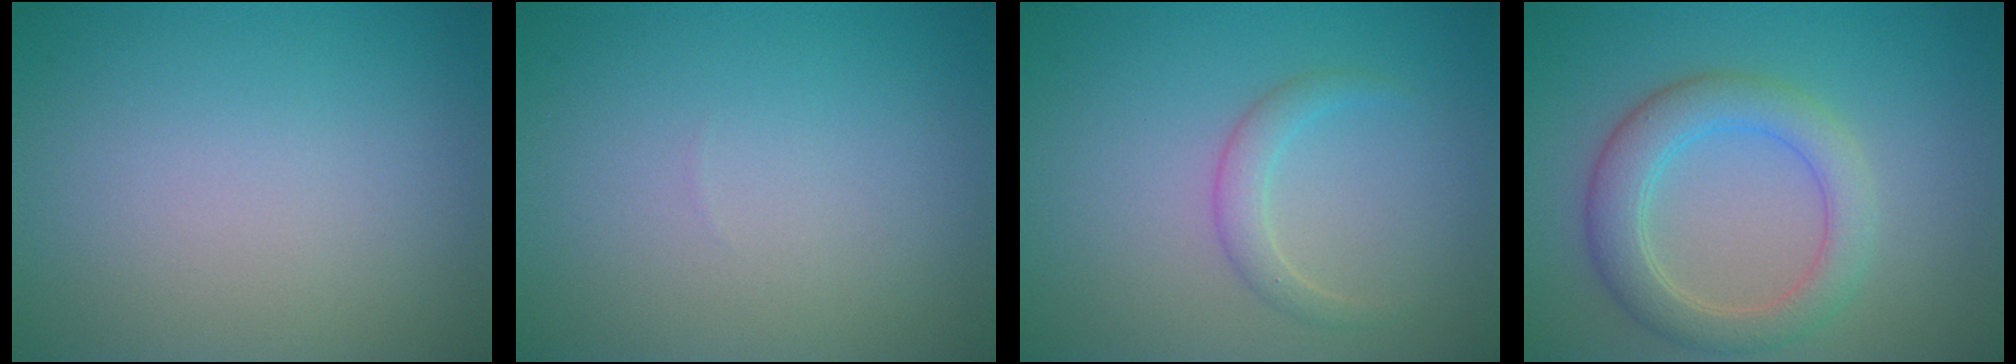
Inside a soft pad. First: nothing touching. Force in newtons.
{"total": 0.0}
{"total": 1.7, "press": 1.7, "slide": 0.1}
{"total": 4.4, "press": 4.4, "slide": 0.1}